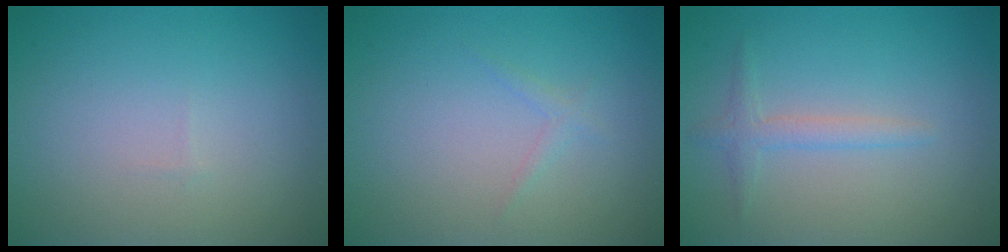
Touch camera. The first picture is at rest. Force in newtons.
{"total": 0.7, "press": 0.7, "slide": 0.0}
{"total": 1.7, "press": 1.7, "slide": 0.1}